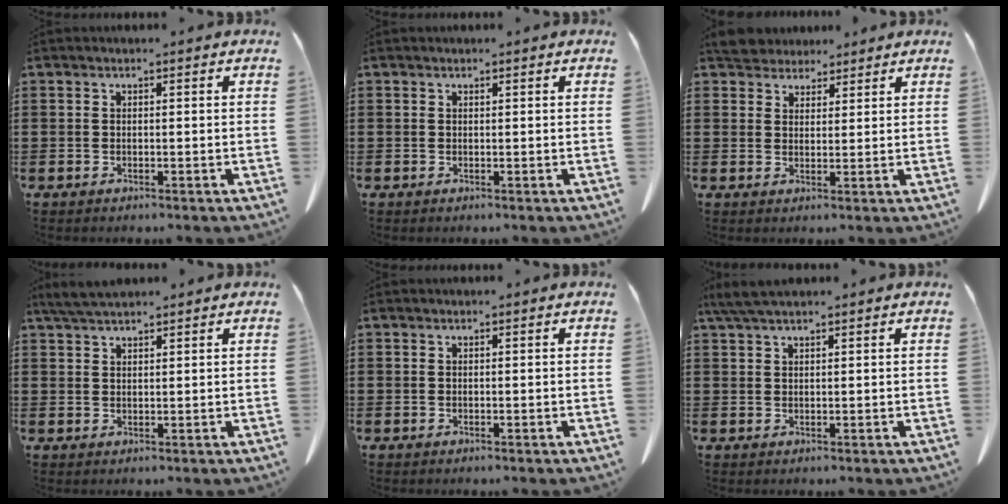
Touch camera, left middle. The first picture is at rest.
{"total": 0.0}
{"total": 4.7, "force": [4.4, 1.6, 0.7], "torque": [-0.031, -0.006, 0.084]}
{"total": 3.4, "force": [2.9, 0.6, 1.6], "torque": [-0.040, -0.001, 0.055]}
{"total": 0.0}
{"total": 3.4, "force": [2.6, 0.5, 2.2], "torque": [-0.049, 0.001, 0.049]}